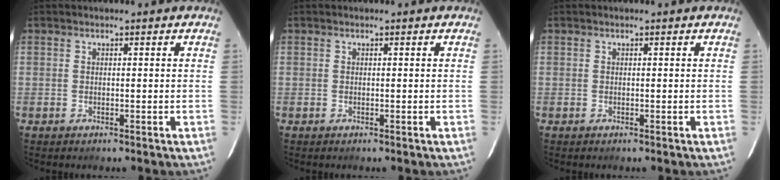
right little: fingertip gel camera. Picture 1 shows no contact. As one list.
[{"total": 0.0}, {"total": 0.0}]